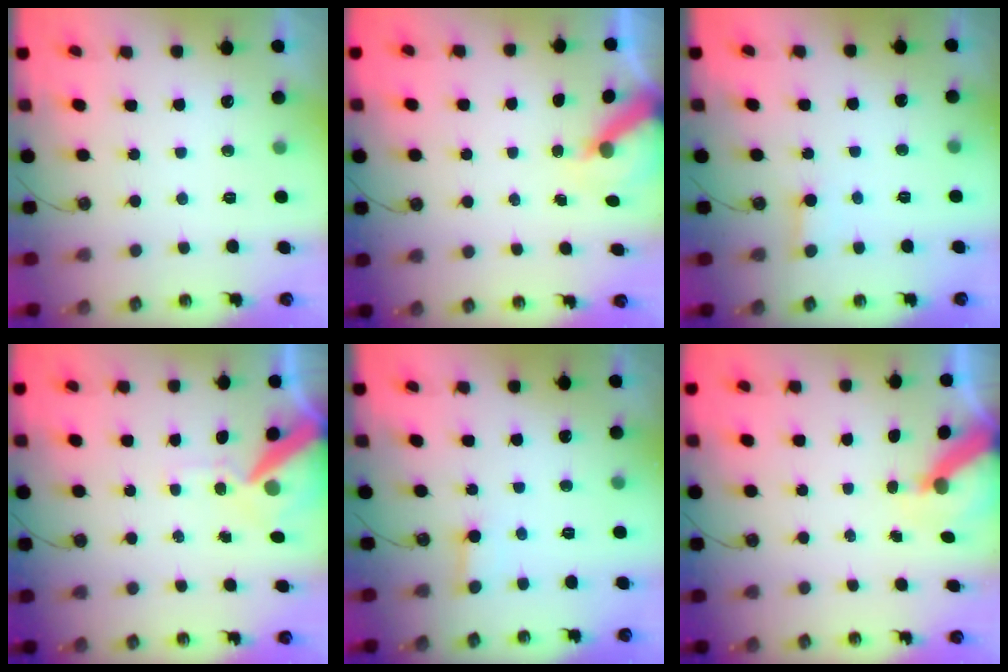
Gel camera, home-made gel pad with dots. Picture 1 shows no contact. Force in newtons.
{"total": 5.4, "press": 5.4, "slide": 0.4}
{"total": 2.7, "press": 2.7, "slide": 0.2}
{"total": 11.7, "press": 11.6, "slide": 1.5}
{"total": 2.2, "press": 2.2, "slide": 0.1}
{"total": 7.2, "press": 7.2, "slide": 0.9}